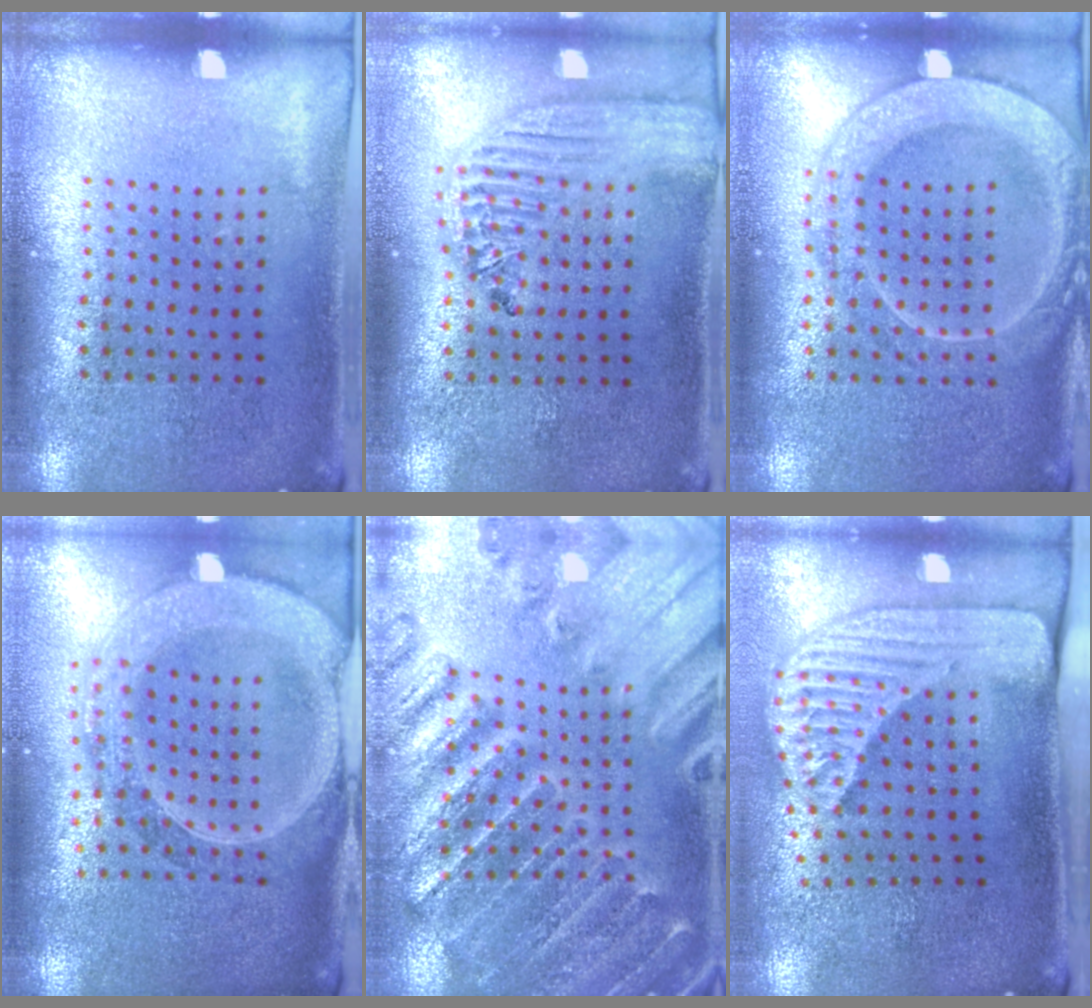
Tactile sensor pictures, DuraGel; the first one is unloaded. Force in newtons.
{"total": 2.0, "press": 1.8, "slide": 0.9}
{"total": 2.0, "press": 2.0, "slide": 0.2}
{"total": 2.7, "press": 2.4, "slide": 1.4}
{"total": 2.7, "press": 2.7, "slide": 0.4}
{"total": 2.5, "press": 1.7, "slide": 1.8}